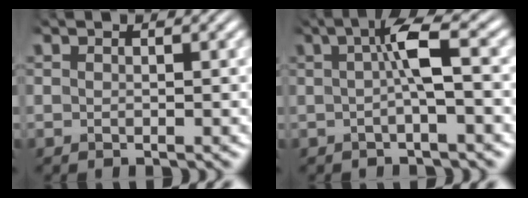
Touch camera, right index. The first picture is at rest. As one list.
[{"total": 4.0, "force": [0.8, 0.4, 3.9], "torque": [-0.068, 0.011, 0.010]}]